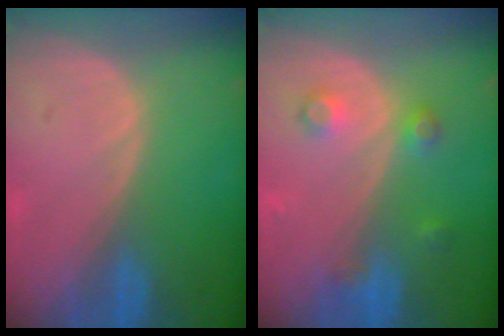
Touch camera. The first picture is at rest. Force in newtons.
{"total": 3.7, "press": 3.4, "slide": 1.5}